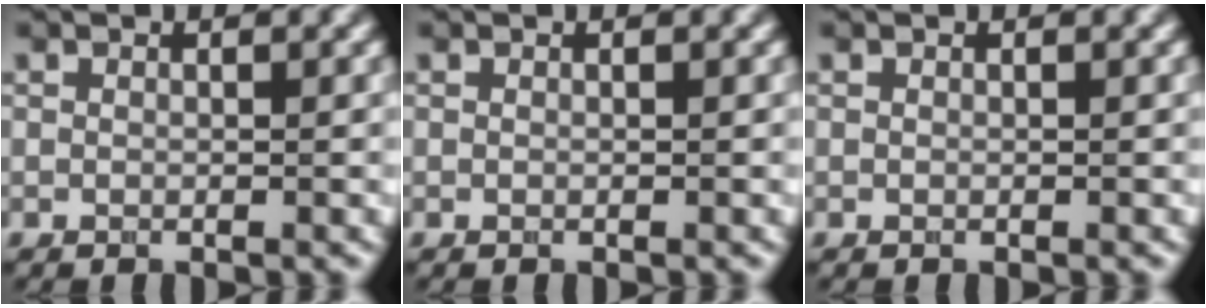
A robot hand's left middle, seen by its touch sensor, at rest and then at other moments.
{"total": 0.0}
{"total": 0.0}